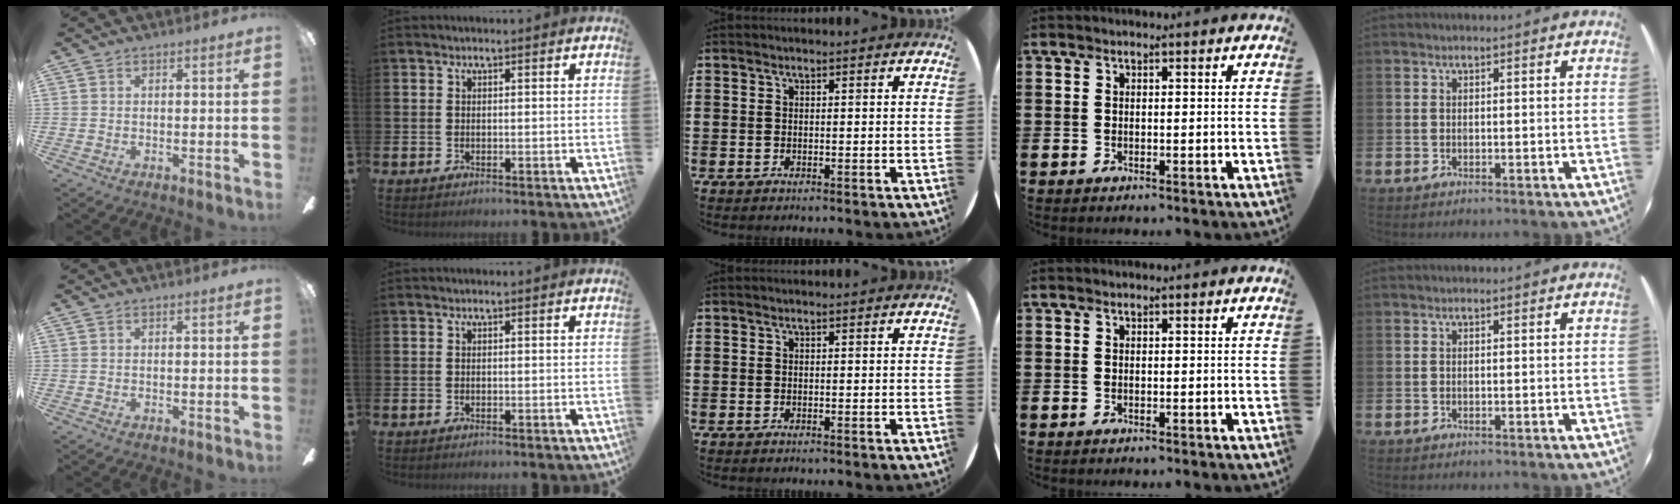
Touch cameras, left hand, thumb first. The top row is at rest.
{}